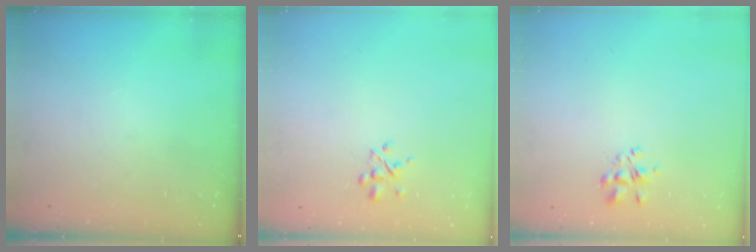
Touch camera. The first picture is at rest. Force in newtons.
{"total": 3.0, "press": 2.8, "slide": 1.1}
{"total": 3.2, "press": 3.2, "slide": 0.6}